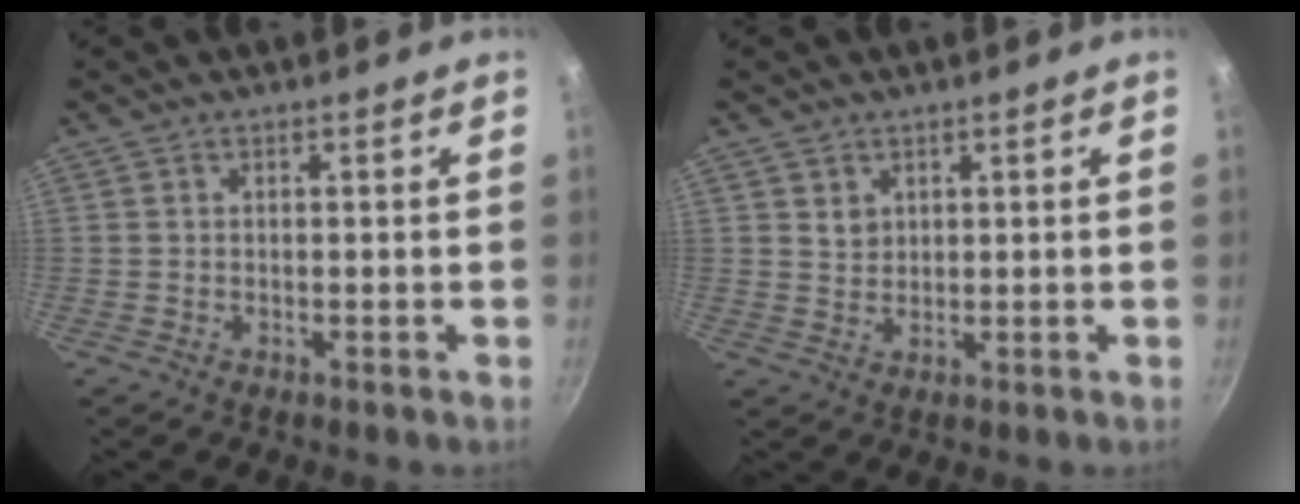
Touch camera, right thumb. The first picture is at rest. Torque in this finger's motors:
{"motor_torque": [0.03, -0.06, -0.33, 0.39, 0.06]}